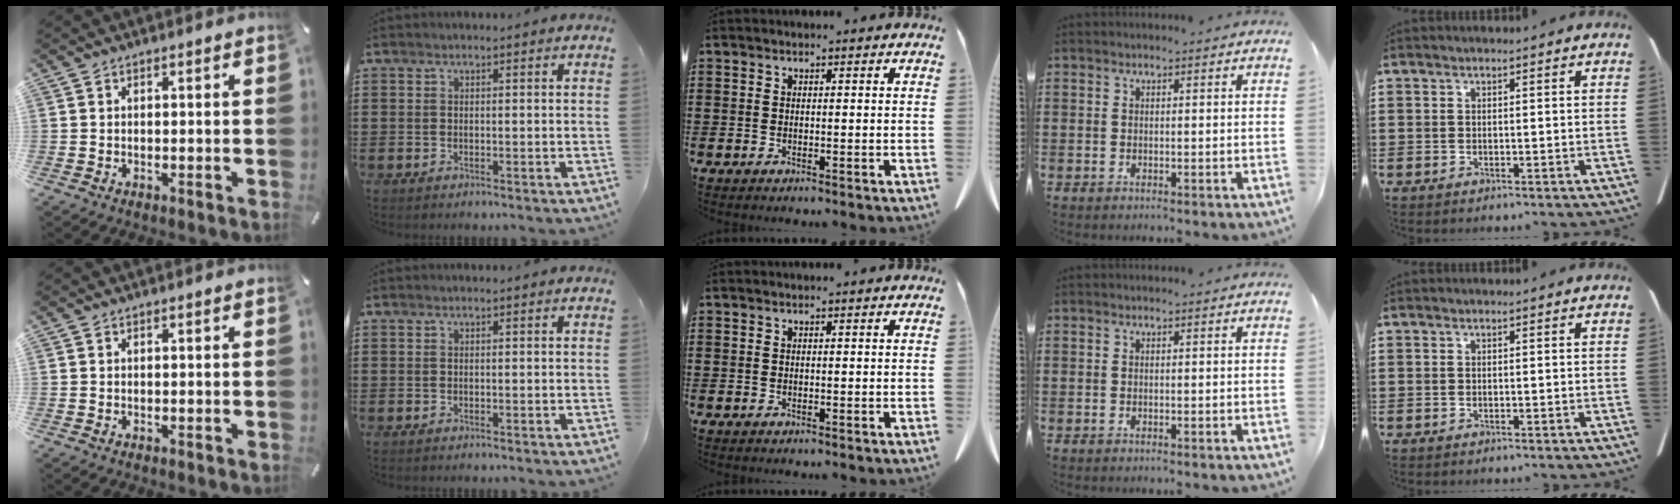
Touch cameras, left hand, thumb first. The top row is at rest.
{}